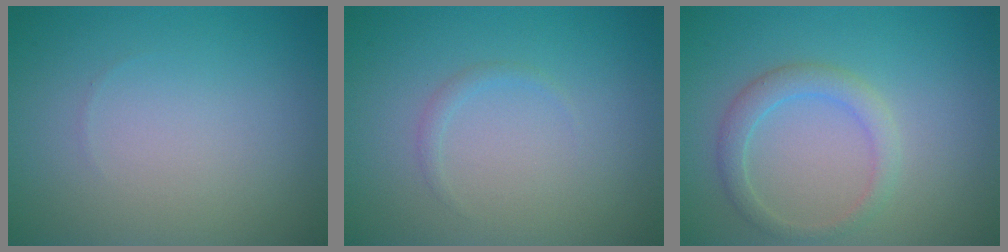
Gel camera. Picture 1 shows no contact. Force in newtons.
{"total": 0.7, "press": 0.7, "slide": 0.0}
{"total": 2.3, "press": 2.3, "slide": 0.2}